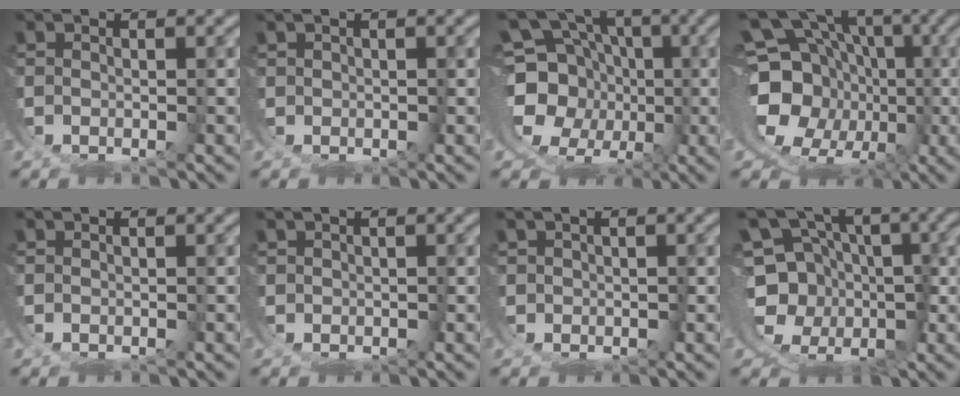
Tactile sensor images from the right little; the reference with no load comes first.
{"total": 1.9, "force": [0.0, 1.8, 0.6], "torque": [-0.029, -0.009, 0.002]}
{"total": 14.7, "force": [-0.7, 12.1, 8.3], "torque": [-0.181, -0.055, -0.007]}
{"total": 18.6, "force": [-0.9, 14.9, 11.1], "torque": [-0.205, -0.057, -0.010]}
{"total": 0.0}
{"total": 2.3, "force": [-0.1, 2.2, 0.8], "torque": [-0.031, -0.011, 0.000]}
{"total": 4.1, "force": [-0.4, 3.9, 1.4], "torque": [-0.048, -0.018, -0.007]}
{"total": 14.3, "force": [-1.8, 11.5, 8.3], "torque": [-0.178, -0.060, -0.024]}